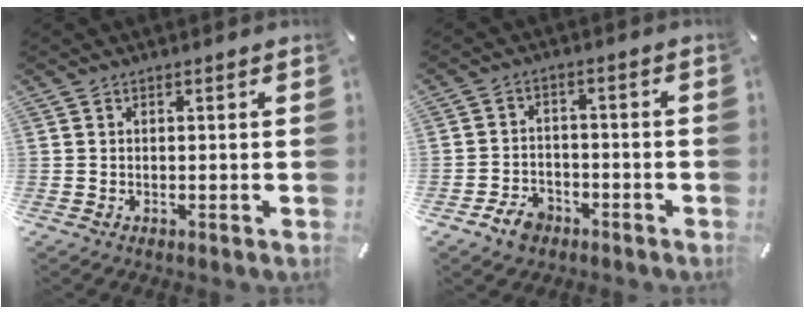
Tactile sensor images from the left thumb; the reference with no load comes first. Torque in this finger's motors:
{"motor_torque": [-0.09, 1.49, 0.45, 0.41, 0.00]}